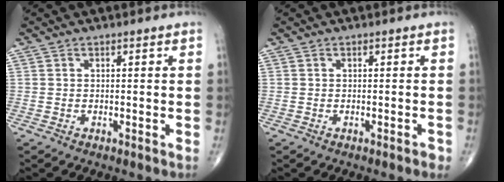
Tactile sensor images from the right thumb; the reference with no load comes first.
{"total": 0.9, "force": [-0.6, 0.2, 0.6], "torque": [-0.006, -0.001, -0.009]}